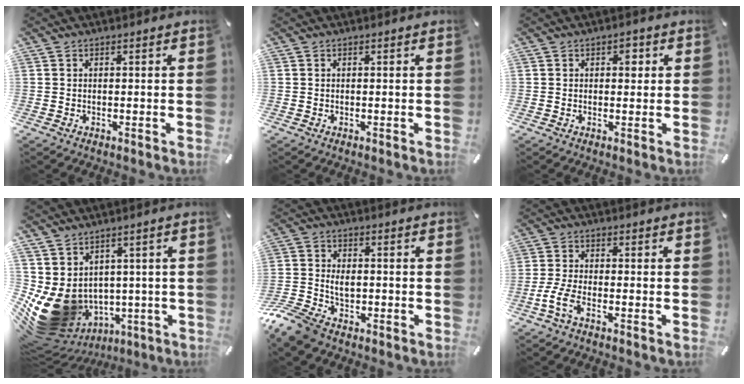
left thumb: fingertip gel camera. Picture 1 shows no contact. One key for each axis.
{"total": 0.0}
{"total": 2.6, "fx": 0.8, "fy": 1.7, "fz": 1.9, "tx": -0.016, "ty": -0.001, "tz": 0.006}
{"total": 13.1, "fx": 0.1, "fy": 11.5, "fz": 6.2, "tx": -0.135, "ty": -0.035, "tz": 0.015}
{"total": 8.1, "fx": -3.7, "fy": 5.3, "fz": 4.9, "tx": -0.112, "ty": 0.012, "tz": -0.070}
{"total": 5.5, "fx": -2.8, "fy": 1.9, "fz": 4.3, "tx": -0.102, "ty": -0.007, "tz": -0.053}